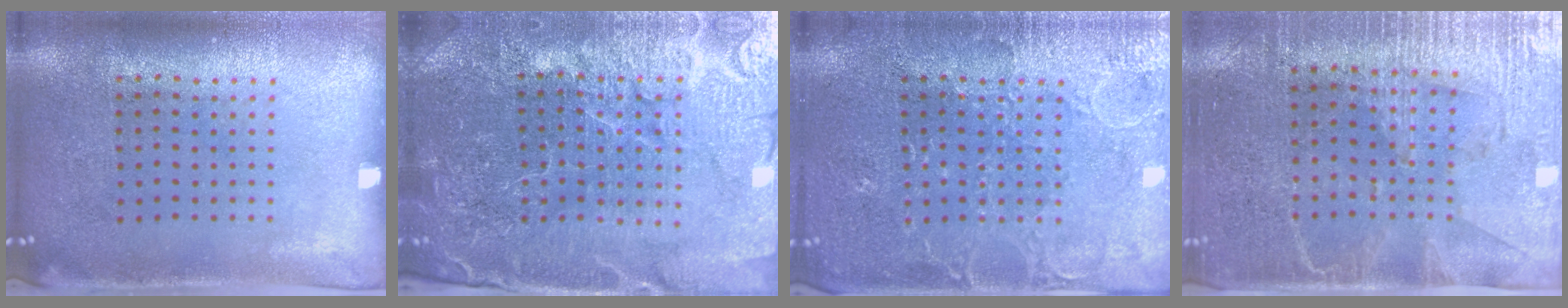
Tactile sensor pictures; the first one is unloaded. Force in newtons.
{"total": 5.5, "press": 5.1, "slide": 2.1}
{"total": 4.2, "press": 4.1, "slide": 0.5}
{"total": 3.2, "press": 3.0, "slide": 1.3}